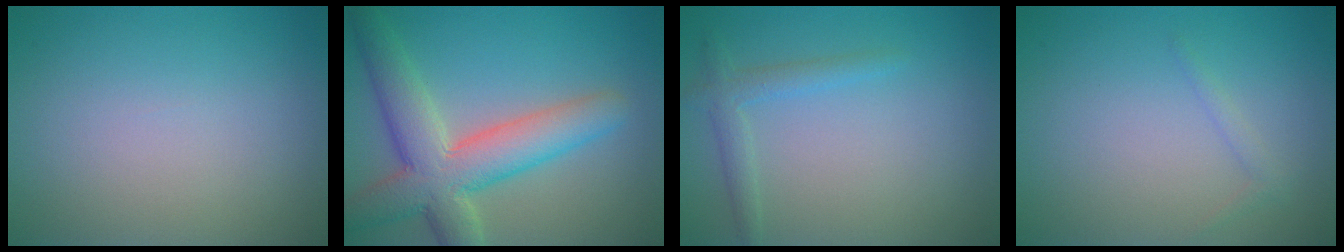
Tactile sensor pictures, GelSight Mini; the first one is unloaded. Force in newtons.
{"total": 7.9, "press": 7.8, "slide": 0.7}
{"total": 1.9, "press": 1.9, "slide": 0.1}
{"total": 0.8, "press": 0.8, "slide": 0.1}